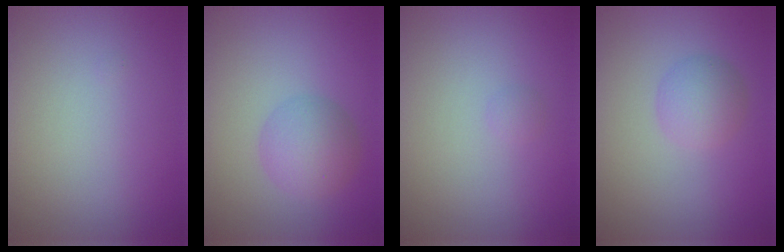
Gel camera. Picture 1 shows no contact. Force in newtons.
{"total": 3.7, "press": 3.7, "slide": 0.1}
{"total": 0.5, "press": 0.5, "slide": 0.0}
{"total": 2.6, "press": 2.6, "slide": 0.1}